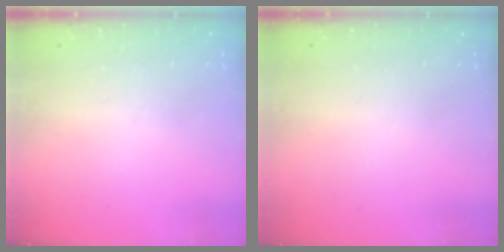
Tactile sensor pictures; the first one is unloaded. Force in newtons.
{"total": 0.0}